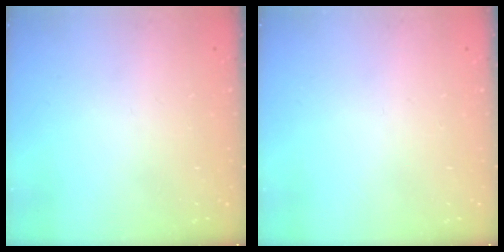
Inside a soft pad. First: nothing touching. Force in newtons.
{"total": 0.0}